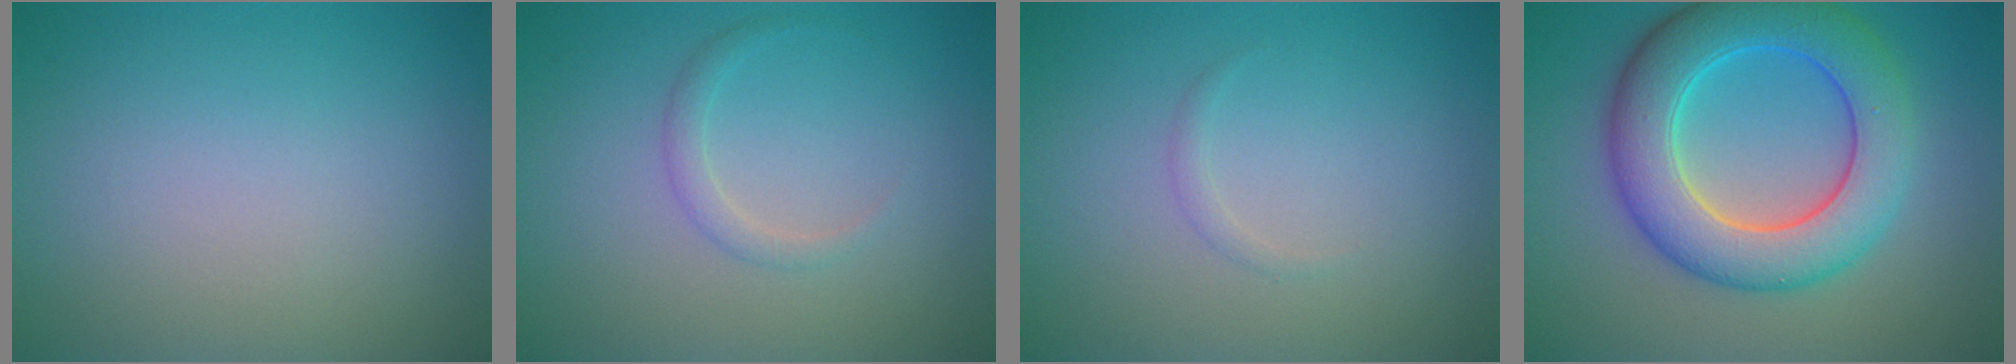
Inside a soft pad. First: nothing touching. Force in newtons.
{"total": 1.2, "press": 1.2, "slide": 0.1}
{"total": 0.6, "press": 0.6, "slide": 0.0}
{"total": 8.6, "press": 8.6, "slide": 0.1}